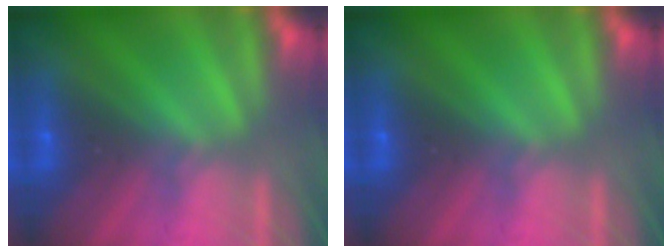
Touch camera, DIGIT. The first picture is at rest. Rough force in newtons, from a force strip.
{"total": 0.0}